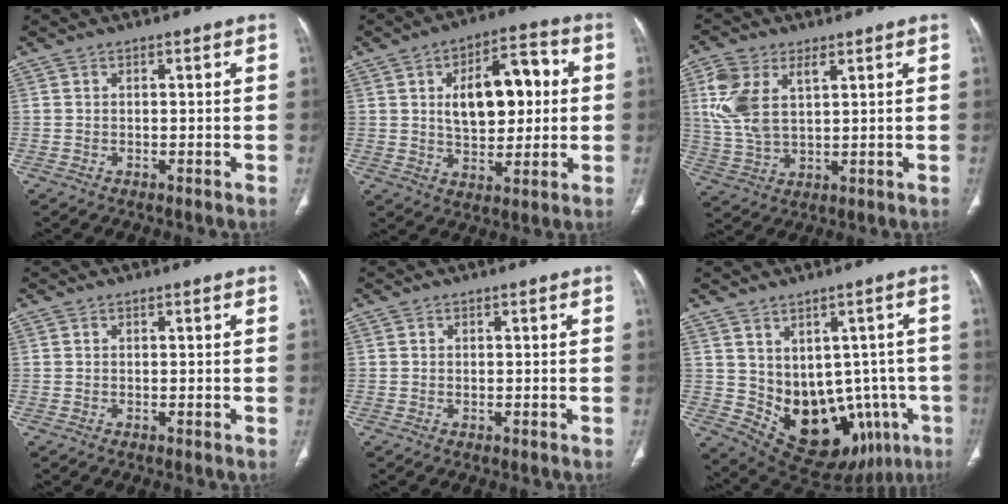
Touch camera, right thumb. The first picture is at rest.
{"total": 14.9, "force": [2.4, 8.1, 12.3], "torque": [-0.154, 0.014, 0.039]}
{"total": 10.4, "force": [3.8, 5.6, 7.9], "torque": [-0.176, -0.002, 0.080]}
{"total": 0.0}
{"total": 0.0}
{"total": 17.6, "force": [-4.3, 12.3, 11.9], "torque": [-0.140, 0.011, -0.026]}